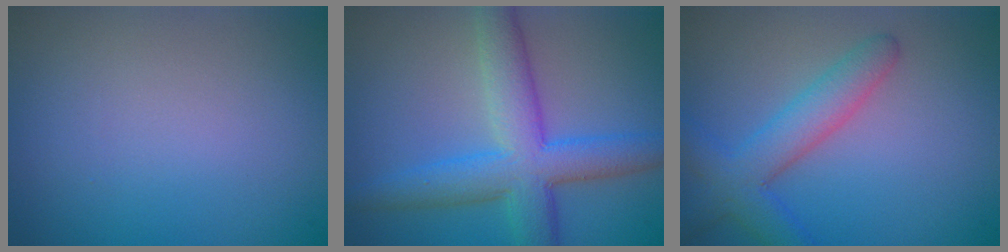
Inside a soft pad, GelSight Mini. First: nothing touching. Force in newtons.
{"total": 7.0, "press": 7.0, "slide": 0.1}
{"total": 4.2, "press": 4.2, "slide": 0.2}